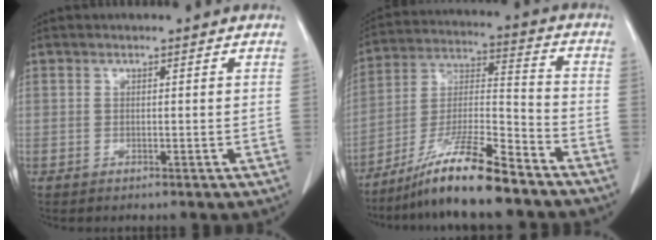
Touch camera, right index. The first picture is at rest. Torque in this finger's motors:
{"motor_torque": [1.08, -1.06, 0.43, 0.20]}